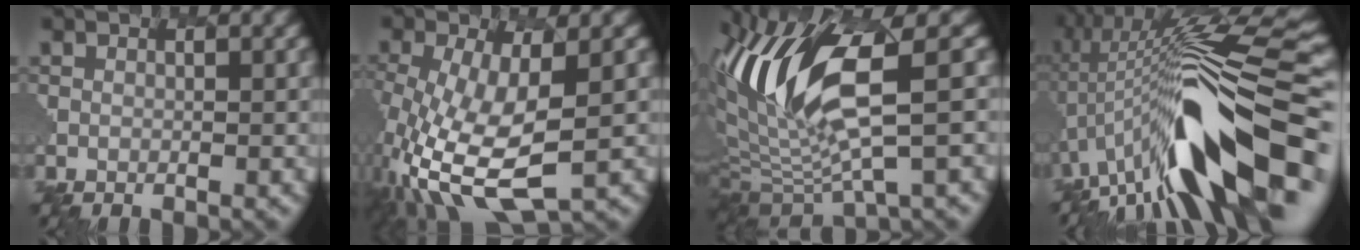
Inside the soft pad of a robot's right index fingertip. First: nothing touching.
{"total": 9.0, "force": [-3.9, 3.6, 7.2], "torque": [-0.183, -0.019, -0.082]}
{"total": 8.7, "force": [4.0, 3.1, 7.1], "torque": [-0.182, 0.021, 0.048]}
{"total": 10.9, "force": [-2.7, 1.6, 10.4], "torque": [-0.210, 0.055, -0.090]}